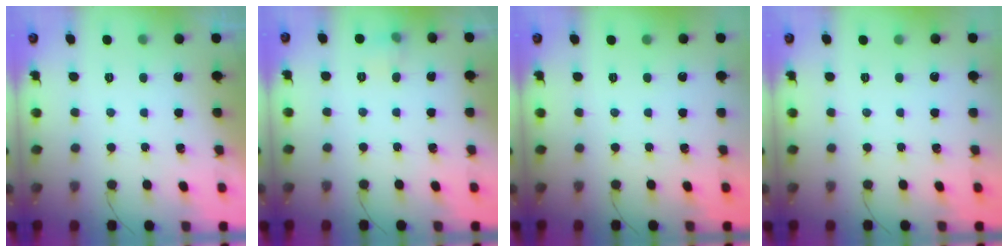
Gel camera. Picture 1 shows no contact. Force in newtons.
{"total": 5.5, "press": 5.3, "slide": 1.3}
{"total": 0.0}
{"total": 0.0}